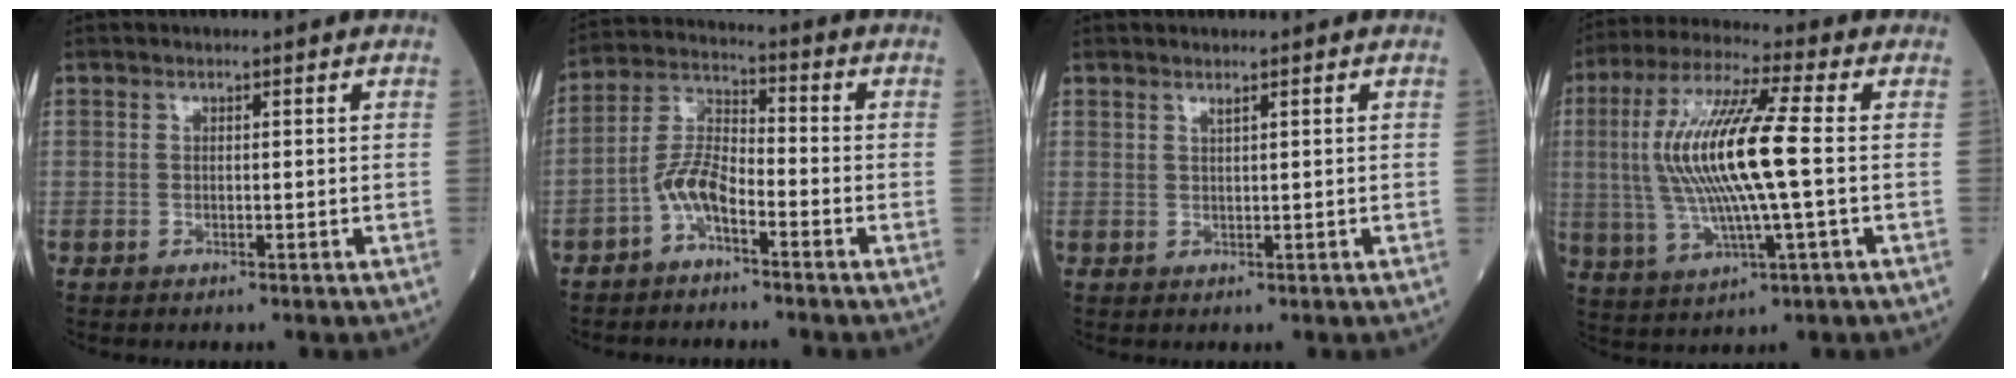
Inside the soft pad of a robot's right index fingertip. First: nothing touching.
{"total": 6.2, "force": [-3.4, 2.1, 4.7], "torque": [-0.106, 0.015, -0.071]}
{"total": 0.8, "force": [0.7, -0.2, 0.4], "torque": [-0.009, -0.005, 0.015]}
{"total": 15.5, "force": [0.4, 1.5, 15.4], "torque": [-0.323, 0.009, 0.006]}